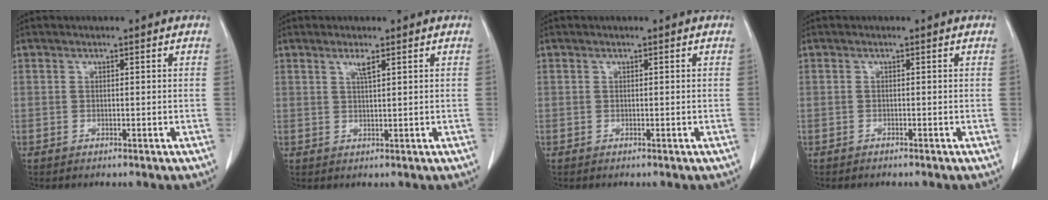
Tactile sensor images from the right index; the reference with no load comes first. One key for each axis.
{"total": 1.7, "fx": 1.0, "fy": -0.1, "fz": 1.4, "tx": -0.029, "ty": 0.000, "tz": 0.020}
{"total": 0.0}
{"total": 0.5, "fx": -0.5, "fy": 0.1, "fz": 0.1, "tx": -0.008, "ty": -0.002, "tz": -0.009}